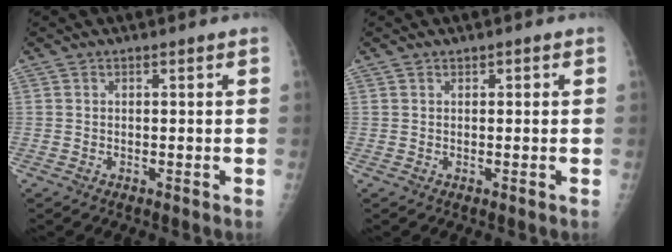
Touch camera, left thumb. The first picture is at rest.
{"total": 0.5, "force": [0.3, 0.4, 0.2], "torque": [0.005, 0.001, 0.002]}